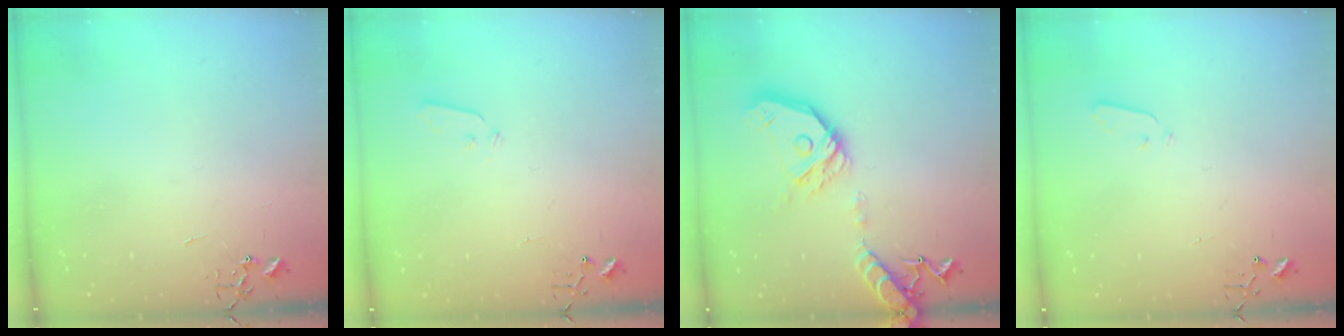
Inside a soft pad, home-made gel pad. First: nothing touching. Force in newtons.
{"total": 3.5, "press": 3.4, "slide": 0.6}
{"total": 17.9, "press": 17.7, "slide": 2.6}
{"total": 2.9, "press": 2.9, "slide": 0.4}